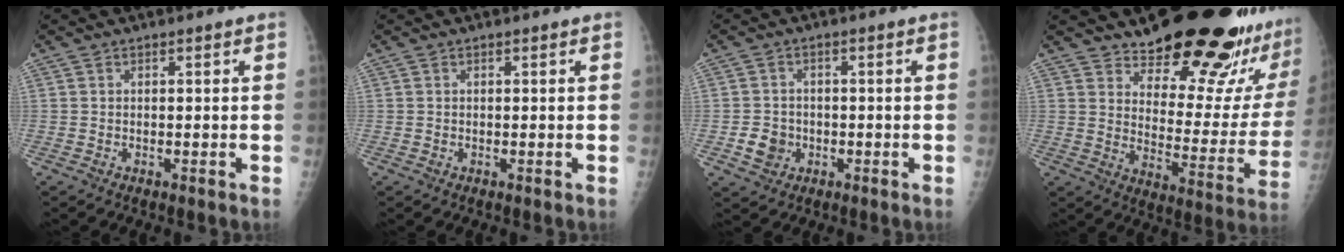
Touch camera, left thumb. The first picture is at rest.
{"total": 0.0}
{"total": 4.4, "force": [-1.2, 3.9, 1.6], "torque": [-0.010, 0.007, -0.017]}
{"total": 23.5, "force": [19.3, 6.3, 11.8], "torque": [-0.121, -0.152, 0.257]}